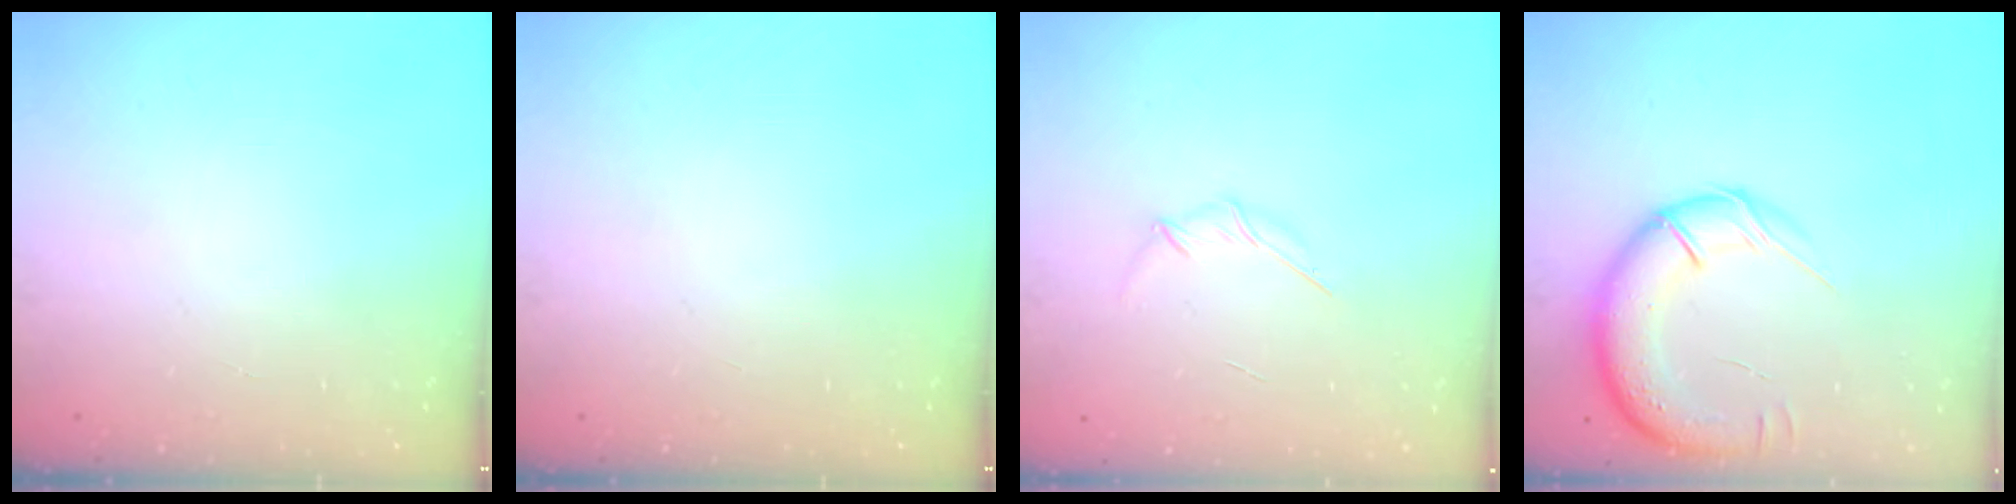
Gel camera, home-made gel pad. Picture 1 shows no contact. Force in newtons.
{"total": 0.0}
{"total": 3.1, "press": 3.0, "slide": 0.8}
{"total": 15.8, "press": 15.3, "slide": 4.0}